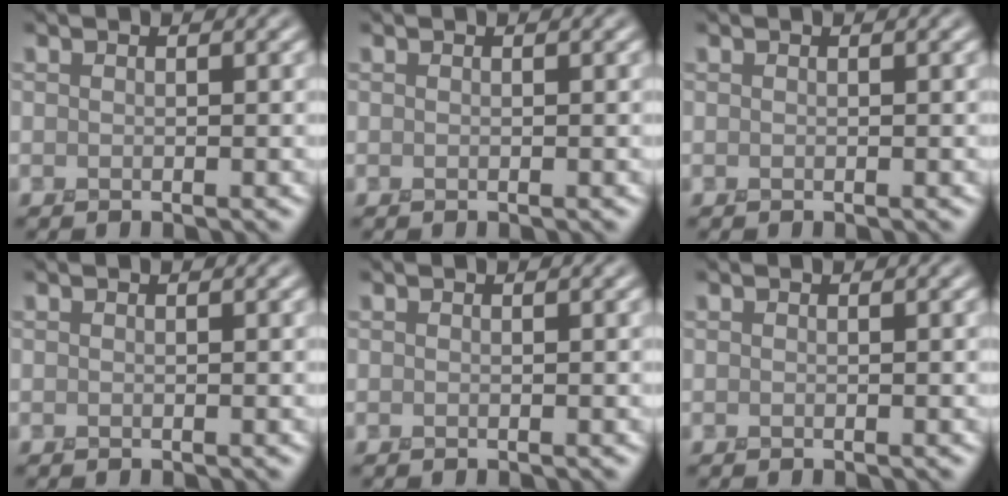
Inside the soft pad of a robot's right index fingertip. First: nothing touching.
{"total": 0.0}
{"total": 0.0}
{"total": 0.0}
{"total": 0.0}
{"total": 0.0}